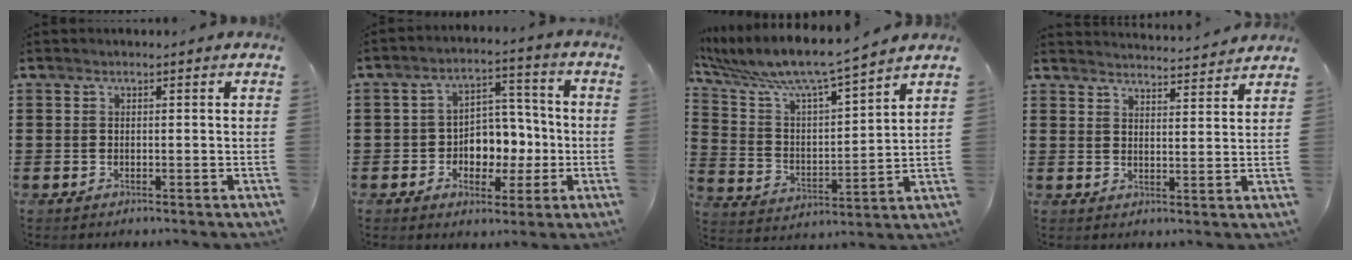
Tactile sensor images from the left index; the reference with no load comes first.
{"total": 6.1, "force": [-1.0, 5.3, 2.8], "torque": [-0.051, 0.007, -0.020]}
{"total": 8.0, "force": [7.1, 0.6, 3.6], "torque": [-0.104, -0.051, 0.115]}
{"total": 3.4, "force": [3.4, -0.5, -0.1], "torque": [-0.003, -0.028, 0.057]}